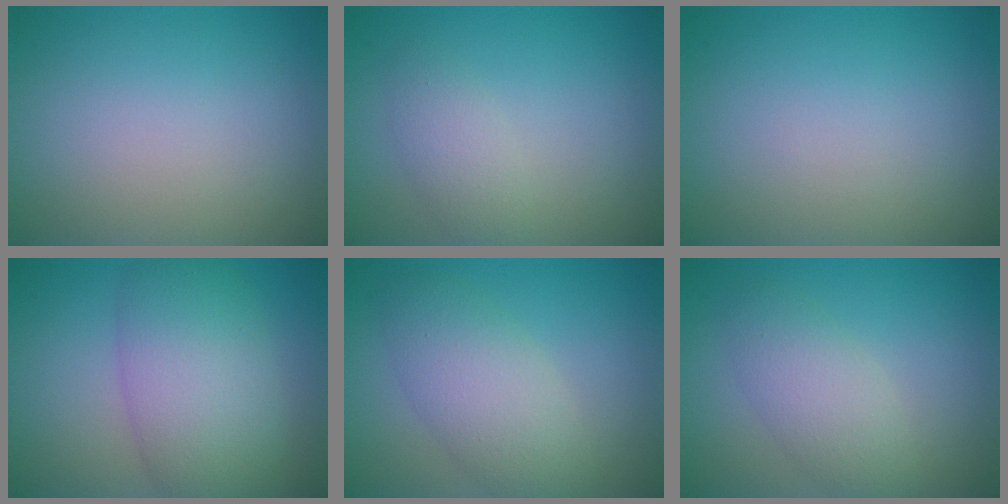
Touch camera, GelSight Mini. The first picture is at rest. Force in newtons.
{"total": 2.2, "press": 2.2, "slide": 0.1}
{"total": 0.0}
{"total": 7.8, "press": 7.7, "slide": 0.4}
{"total": 4.8, "press": 4.8, "slide": 0.2}
{"total": 3.6, "press": 3.5, "slide": 0.2}